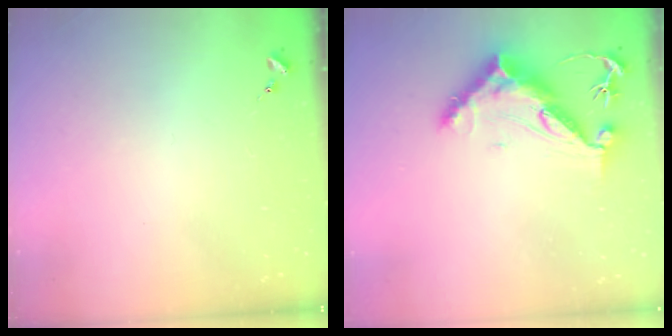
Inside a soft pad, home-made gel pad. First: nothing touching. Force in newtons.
{"total": 12.9, "press": 12.8, "slide": 0.9}